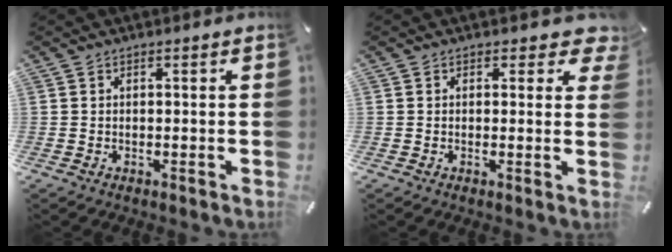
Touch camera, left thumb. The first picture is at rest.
{"total": 3.5, "force": [1.7, 2.2, 2.1], "torque": [-0.014, -0.005, 0.024]}